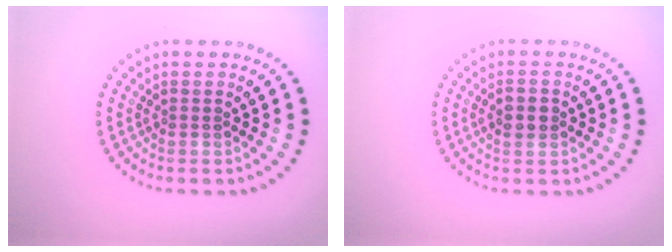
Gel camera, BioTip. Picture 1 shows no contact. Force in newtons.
{"total": 2.3, "press": 2.3, "slide": 0.1}